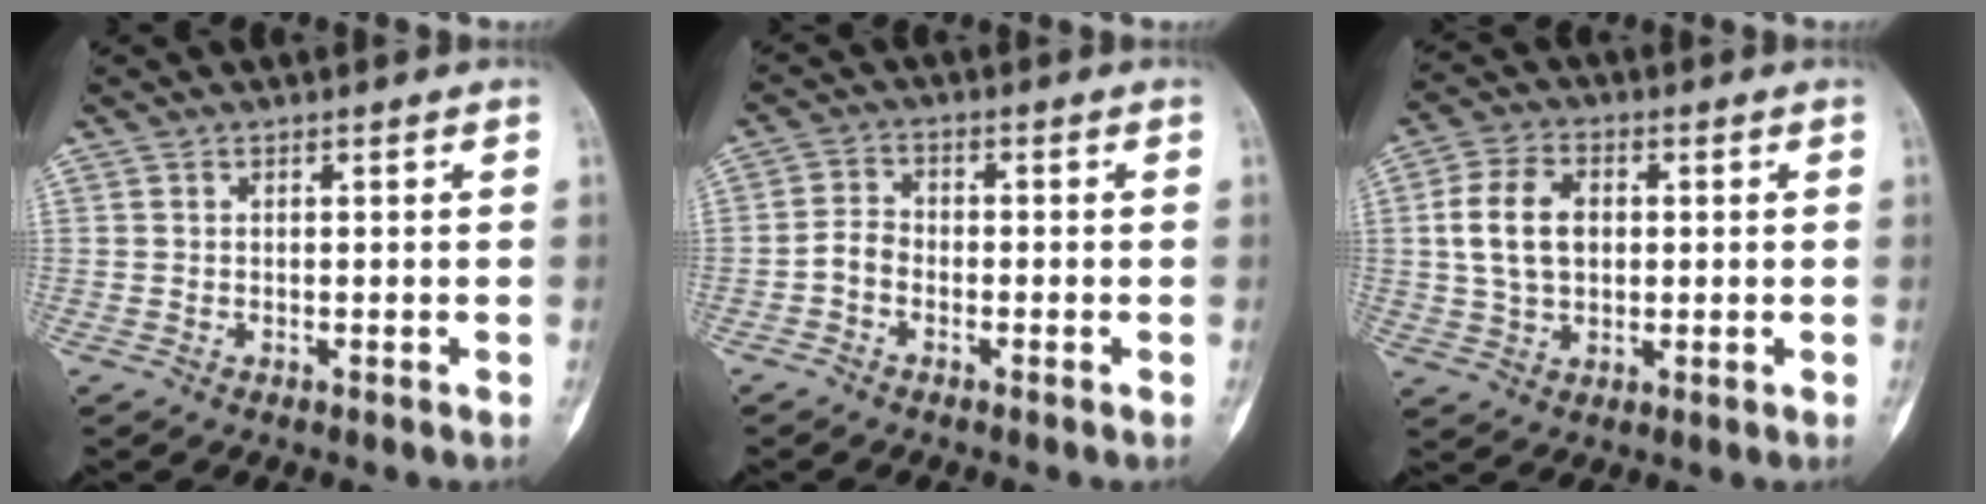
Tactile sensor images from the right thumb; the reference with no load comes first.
{"total": 3.2, "force": [-1.4, 2.2, 1.8], "torque": [-0.029, 0.015, -0.035]}
{"total": 9.7, "force": [1.1, 6.7, 7.0], "torque": [-0.120, 0.008, 0.022]}